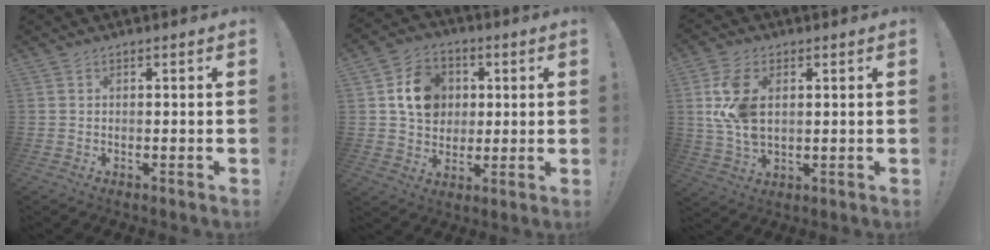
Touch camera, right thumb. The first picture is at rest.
{"total": 13.0, "force": [2.9, 11.1, 6.2], "torque": [-0.081, 0.000, 0.064]}
{"total": 11.6, "force": [2.4, 7.3, 8.7], "torque": [-0.168, -0.009, 0.043]}